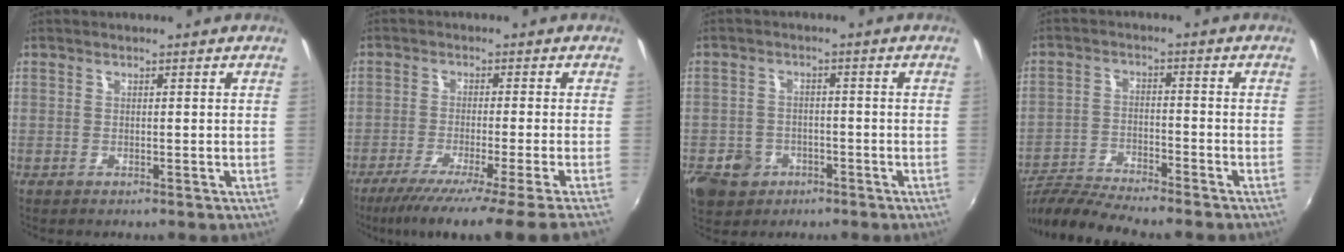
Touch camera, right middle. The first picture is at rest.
{"total": 13.6, "force": [-11.1, -2.6, 7.5], "torque": [-0.134, -0.051, -0.168]}
{"total": 8.0, "force": [-4.2, 6.3, 2.8], "torque": [-0.085, 0.007, -0.061]}
{"total": 10.0, "force": [-9.2, 0.0, 4.0], "torque": [-0.098, -0.012, -0.171]}